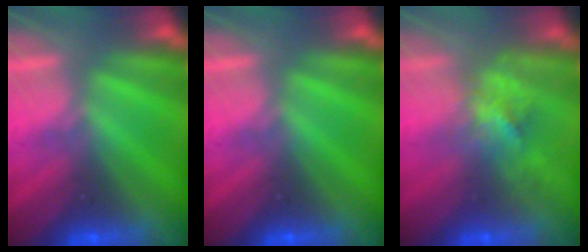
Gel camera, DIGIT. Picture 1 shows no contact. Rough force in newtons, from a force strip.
{"total": 0.0}
{"total": 2.9}